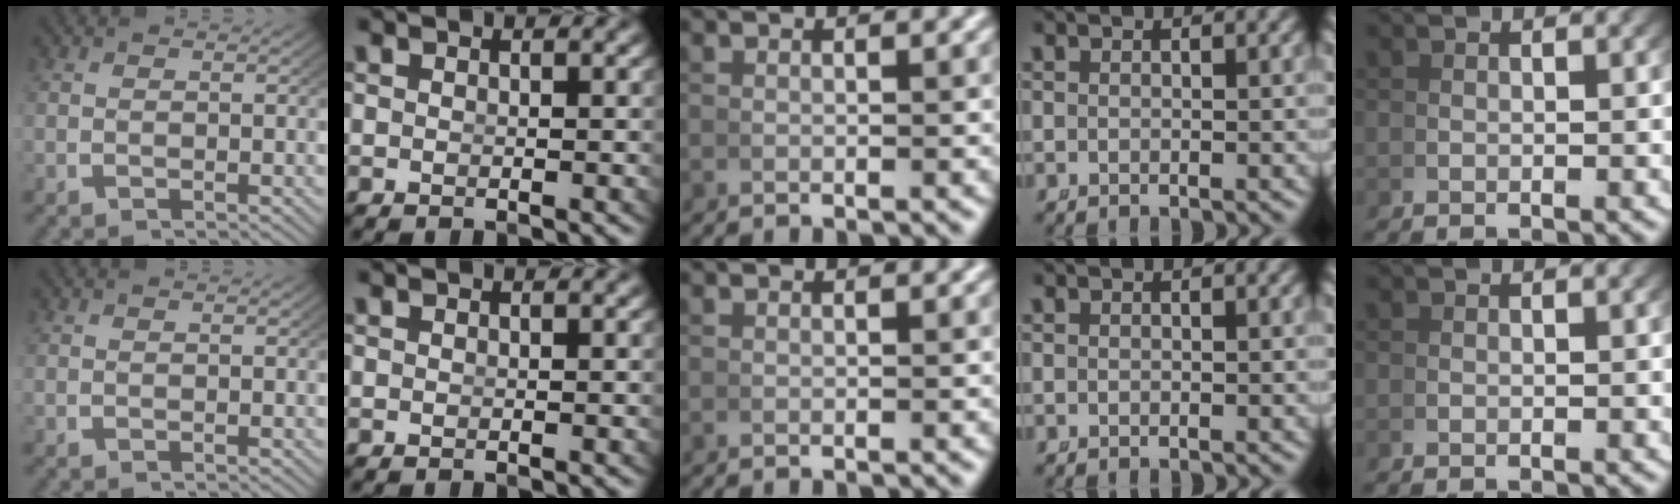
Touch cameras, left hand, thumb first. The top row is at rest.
{}